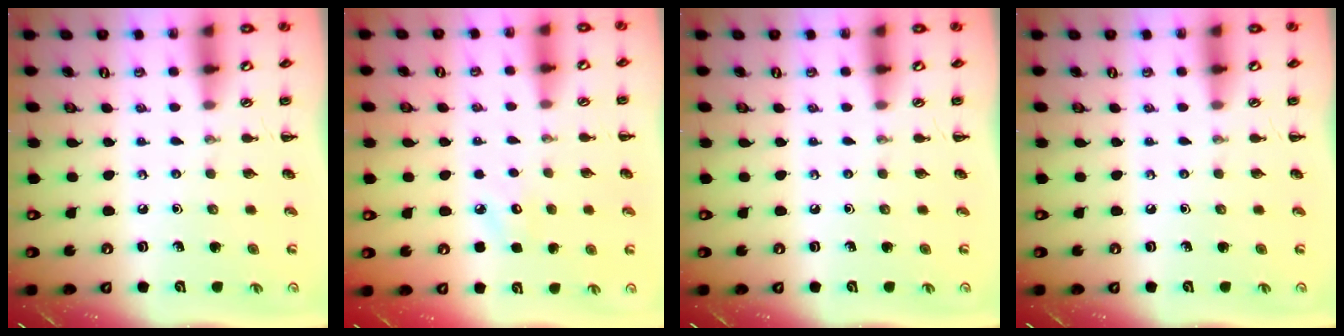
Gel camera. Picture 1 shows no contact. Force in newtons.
{"total": 6.0, "press": 5.9, "slide": 1.2}
{"total": 0.0}
{"total": 0.0}